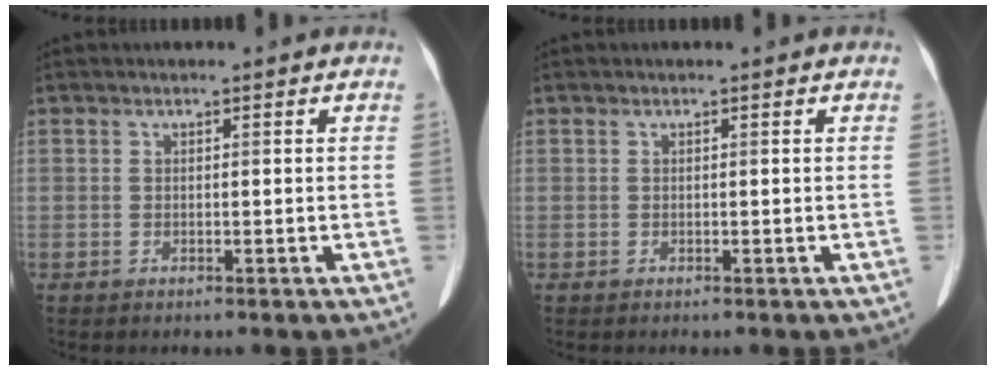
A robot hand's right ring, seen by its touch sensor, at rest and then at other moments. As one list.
[{"total": 0.0}]